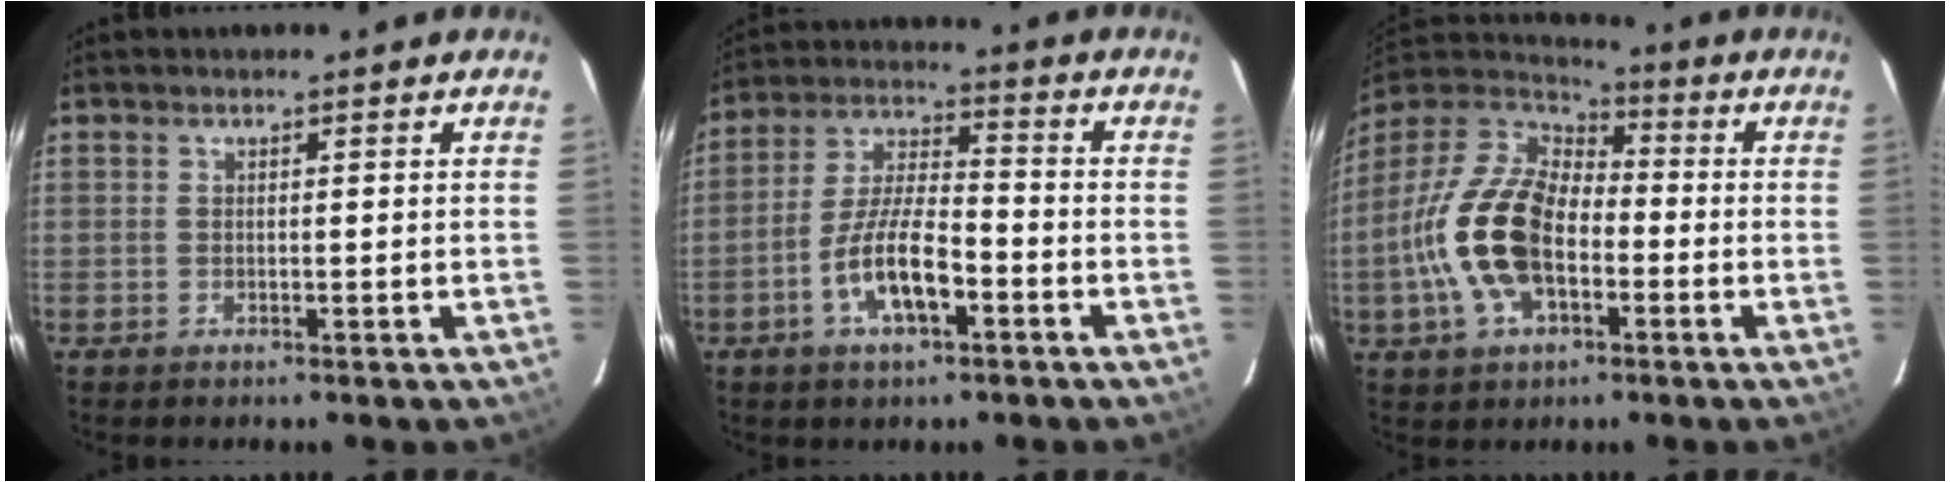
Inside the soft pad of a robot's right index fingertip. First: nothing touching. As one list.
[{"total": 10.6, "force": [-4.6, 3.5, 8.9], "torque": [-0.181, 0.003, -0.082]}, {"total": 18.1, "force": [-4.4, 10.3, 14.2], "torque": [-0.308, 0.002, -0.085]}]